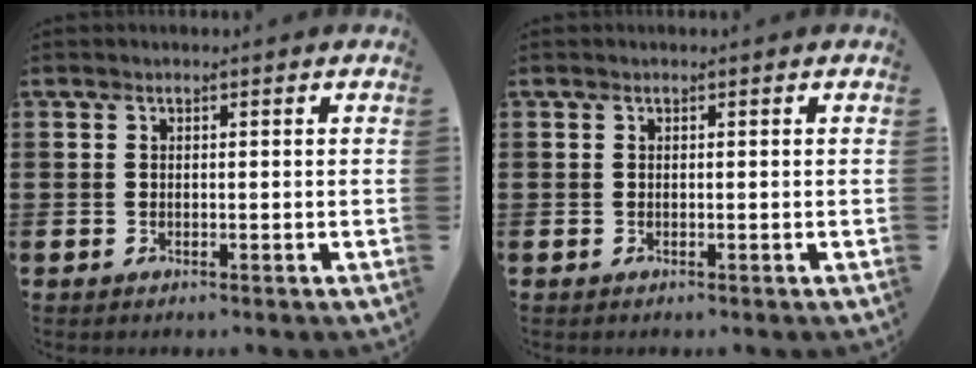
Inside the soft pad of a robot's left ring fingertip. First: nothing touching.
{"total": 0.0}